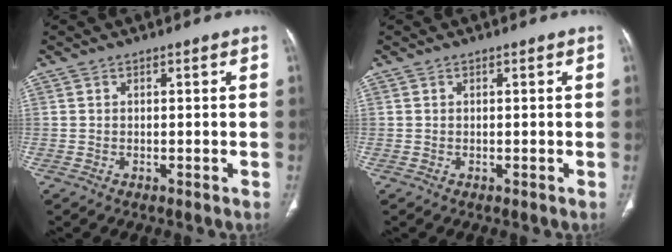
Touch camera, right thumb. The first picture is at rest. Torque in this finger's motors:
{"motor_torque": [0.00, 0.00, 0.00, 0.00, 0.00]}